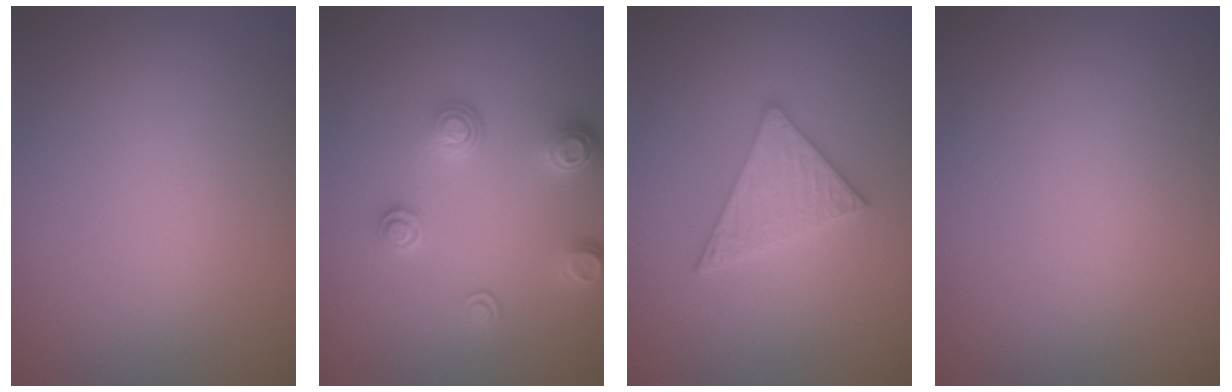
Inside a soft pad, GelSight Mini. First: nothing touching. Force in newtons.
{"total": 3.4, "press": 2.8, "slide": 1.9}
{"total": 2.9, "press": 2.8, "slide": 0.5}
{"total": 0.0}